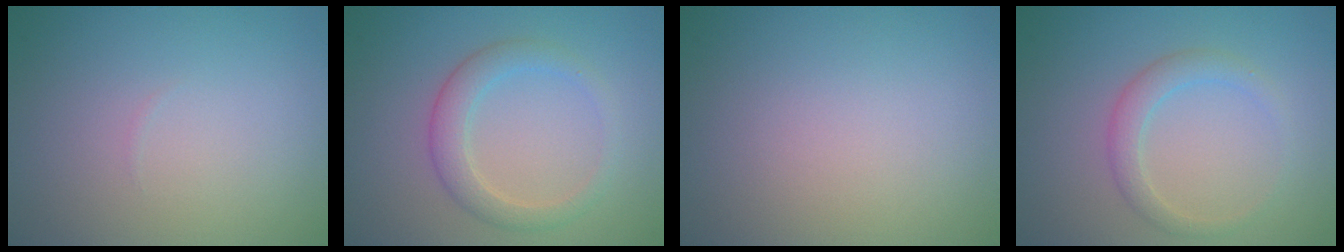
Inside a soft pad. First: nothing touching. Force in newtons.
{"total": 2.8, "press": 2.8, "slide": 0.2}
{"total": 0.0}
{"total": 2.1, "press": 2.1, "slide": 0.2}